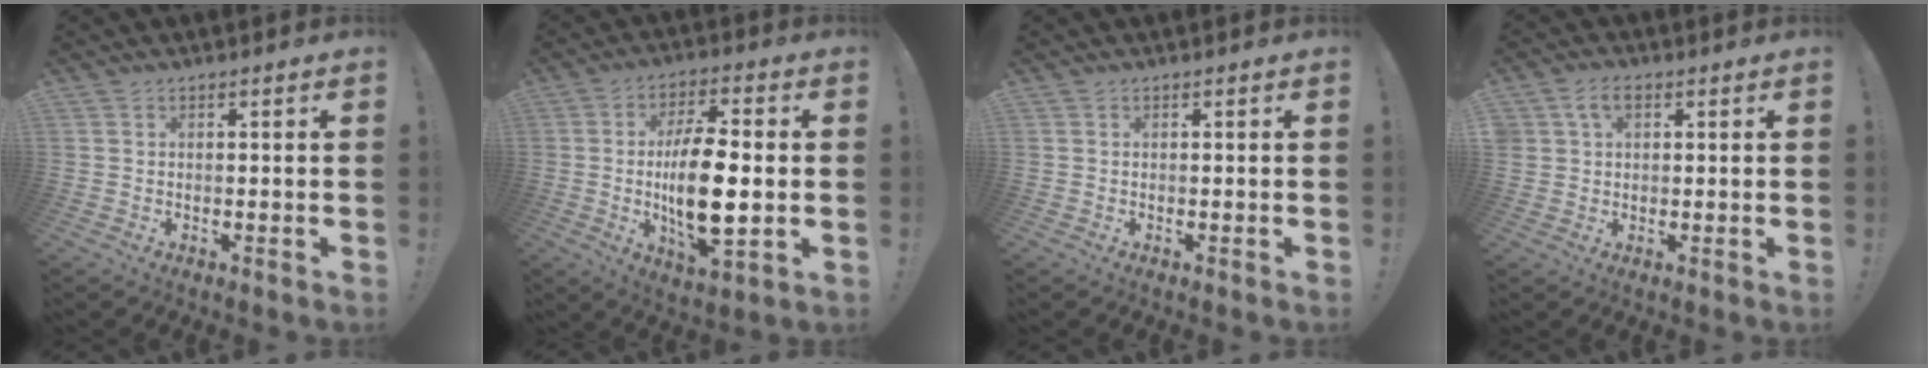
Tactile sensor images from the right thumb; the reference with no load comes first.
{"total": 16.2, "force": [-1.0, 6.3, 14.9], "torque": [-0.271, -0.008, -0.024]}
{"total": 0.0}
{"total": 5.0, "force": [2.0, 3.4, 3.0], "torque": [-0.052, 0.004, 0.040]}